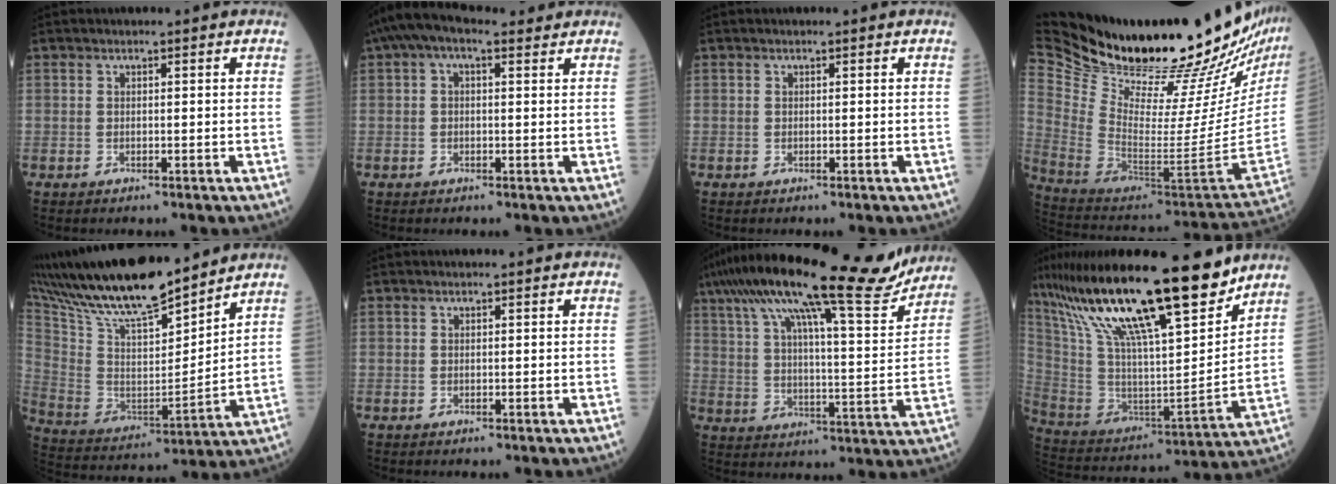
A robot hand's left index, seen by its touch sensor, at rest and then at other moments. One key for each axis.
{"total": 5.5, "fx": 3.2, "fy": 2.5, "fz": 3.7, "tx": -0.077, "ty": 0.044, "tz": 0.051}
{"total": 0.0}
{"total": 37.0, "fx": 31.2, "fy": 4.7, "fz": 19.4, "tx": -0.335, "ty": -0.114, "tz": 0.453}
{"total": 22.7, "fx": 19.4, "fy": 3.8, "fz": 11.2, "tx": -0.223, "ty": 0.008, "tz": 0.344}
{"total": 0.0}
{"total": 26.9, "fx": 21.5, "fy": 3.7, "fz": 15.6, "tx": -0.275, "ty": 0.013, "tz": 0.307}
{"total": 28.6, "fx": 20.8, "fy": 4.6, "fz": 19.1, "tx": -0.354, "ty": 0.006, "tz": 0.360}